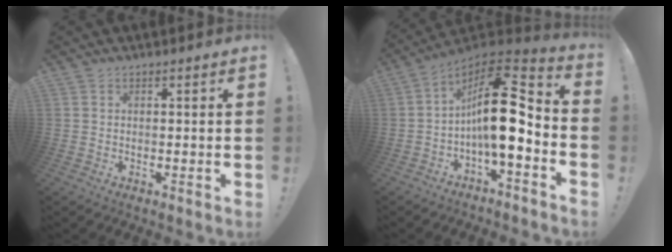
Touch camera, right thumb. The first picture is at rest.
{"total": 19.0, "force": [-0.5, 7.6, 17.3], "torque": [-0.284, 0.002, -0.009]}